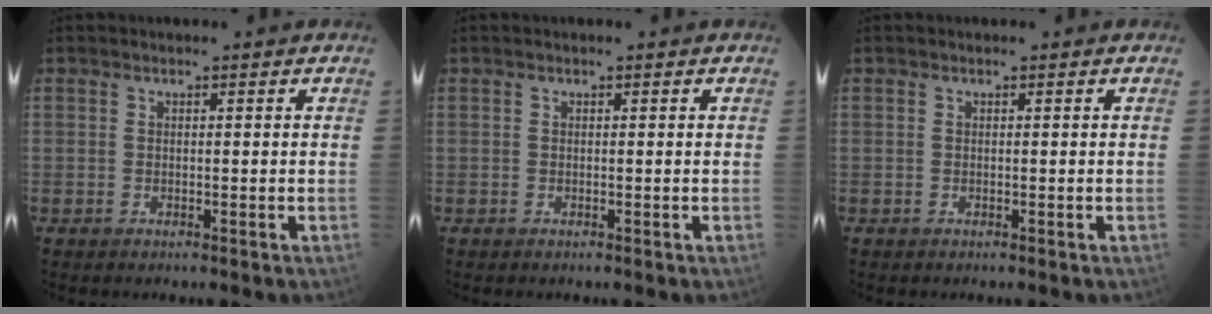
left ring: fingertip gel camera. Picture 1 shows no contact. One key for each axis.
{"total": 0.0}
{"total": 0.0}